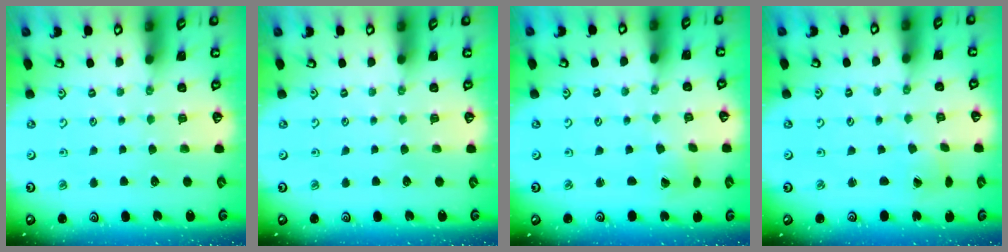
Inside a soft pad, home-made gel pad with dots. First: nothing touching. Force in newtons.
{"total": 0.0}
{"total": 1.0, "press": 1.0, "slide": 0.1}
{"total": 1.7, "press": 1.7, "slide": 0.1}